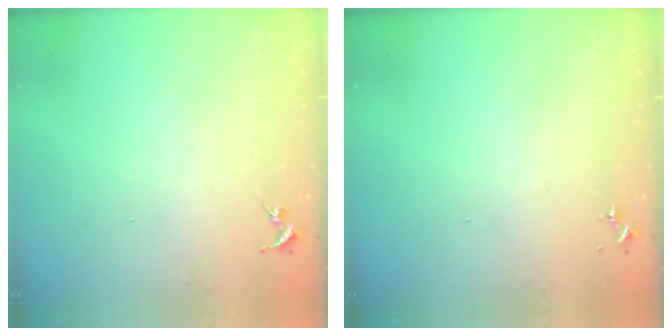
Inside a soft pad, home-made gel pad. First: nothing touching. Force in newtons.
{"total": 0.0}